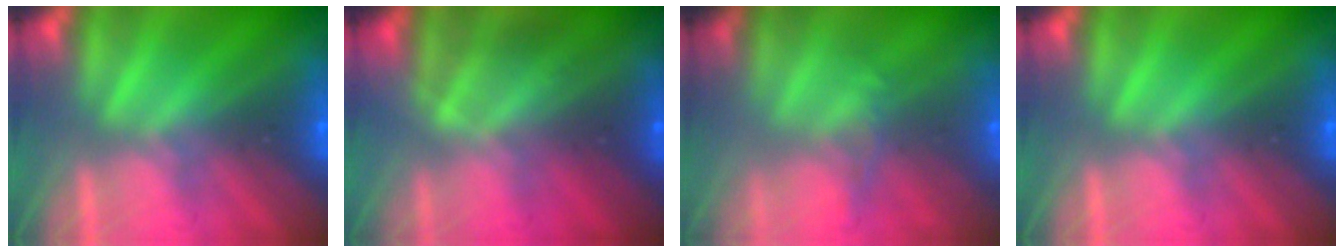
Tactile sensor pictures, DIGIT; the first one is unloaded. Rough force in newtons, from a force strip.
{"total": 1.7}
{"total": 5.8}
{"total": 0.0}